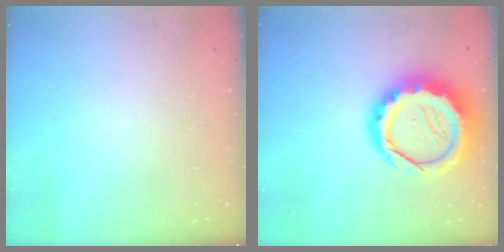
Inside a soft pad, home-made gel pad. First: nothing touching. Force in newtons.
{"total": 18.8, "press": 18.4, "slide": 4.0}